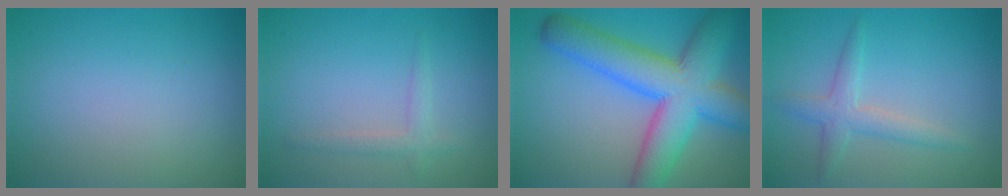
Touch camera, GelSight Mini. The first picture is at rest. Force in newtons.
{"total": 1.6, "press": 1.6, "slide": 0.1}
{"total": 10.1, "press": 10.1, "slide": 0.2}
{"total": 2.5, "press": 2.5, "slide": 0.1}